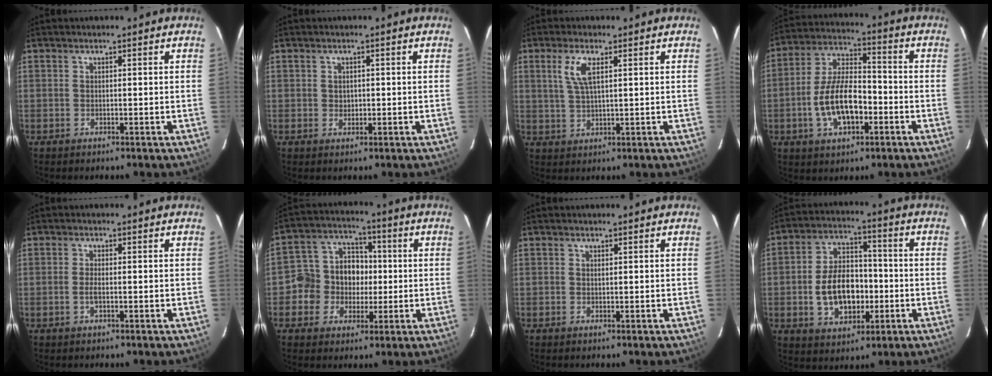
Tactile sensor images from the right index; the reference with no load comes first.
{"total": 1.2, "force": [0.2, 1.2, 0.3], "torque": [-0.002, 0.002, 0.004]}
{"total": 5.0, "force": [1.9, 1.5, 4.3], "torque": [-0.090, 0.003, 0.040]}
{"total": 12.5, "force": [-3.9, 6.0, 10.3], "torque": [-0.206, 0.014, -0.062]}
{"total": 1.9, "force": [-0.5, 0.6, 1.7], "torque": [-0.037, 0.000, -0.011]}
{"total": 10.2, "force": [-1.1, 9.4, 3.7], "torque": [-0.083, 0.031, -0.025]}
{"total": 0.0}
{"total": 12.5, "force": [-2.6, 8.0, 9.3], "torque": [-0.188, 0.021, -0.030]}